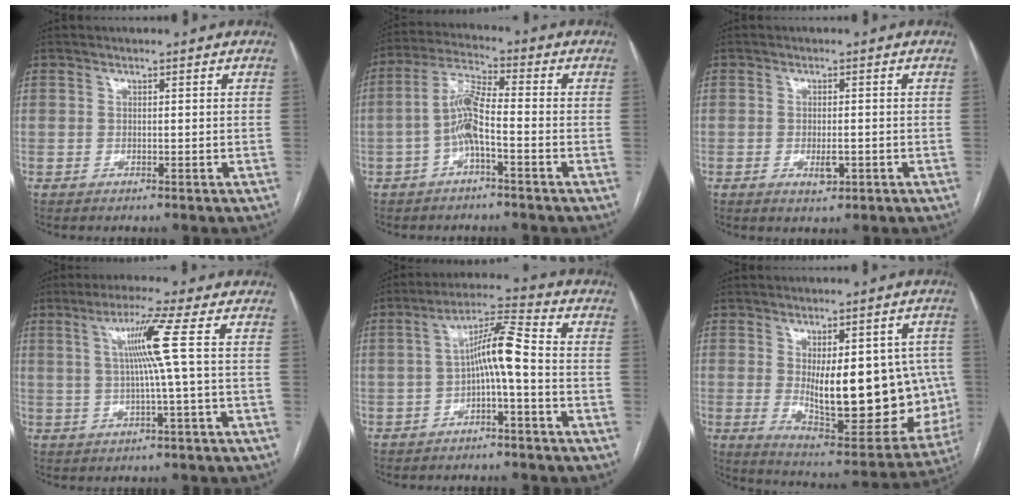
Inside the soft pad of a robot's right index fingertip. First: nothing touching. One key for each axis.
{"total": 6.7, "fx": -1.8, "fy": 1.1, "fz": 6.3, "tx": -0.132, "ty": 0.018, "tz": -0.038}
{"total": 2.5, "fx": -0.8, "fy": 1.1, "fz": 2.1, "tx": -0.037, "ty": 0.001, "tz": -0.005}
{"total": 7.0, "fx": 1.2, "fy": -2.0, "fz": 6.6, "tx": -0.121, "ty": 0.008, "tz": 0.029}
{"total": 7.4, "fx": -1.4, "fy": 0.3, "fz": 7.2, "tx": -0.128, "ty": 0.028, "tz": -0.025}
{"total": 19.8, "fx": -0.3, "fy": 7.4, "fz": 18.3, "tx": -0.229, "ty": 0.001, "tz": 0.023}